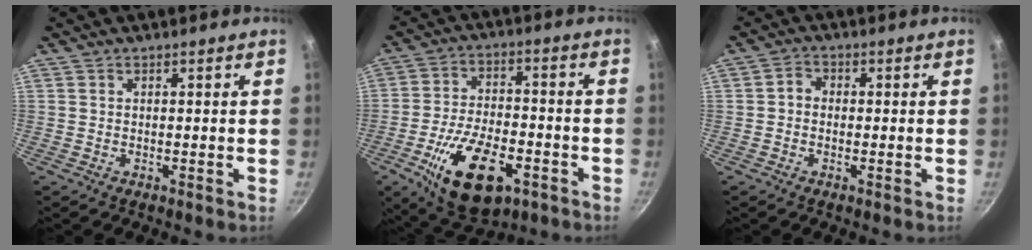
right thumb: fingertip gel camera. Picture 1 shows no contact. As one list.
[{"total": 17.5, "force": [-7.5, 8.8, 13.2], "torque": [-0.215, 0.024, -0.121]}, {"total": 2.5, "force": [-0.3, 2.1, 1.3], "torque": [-0.017, 0.011, -0.012]}]